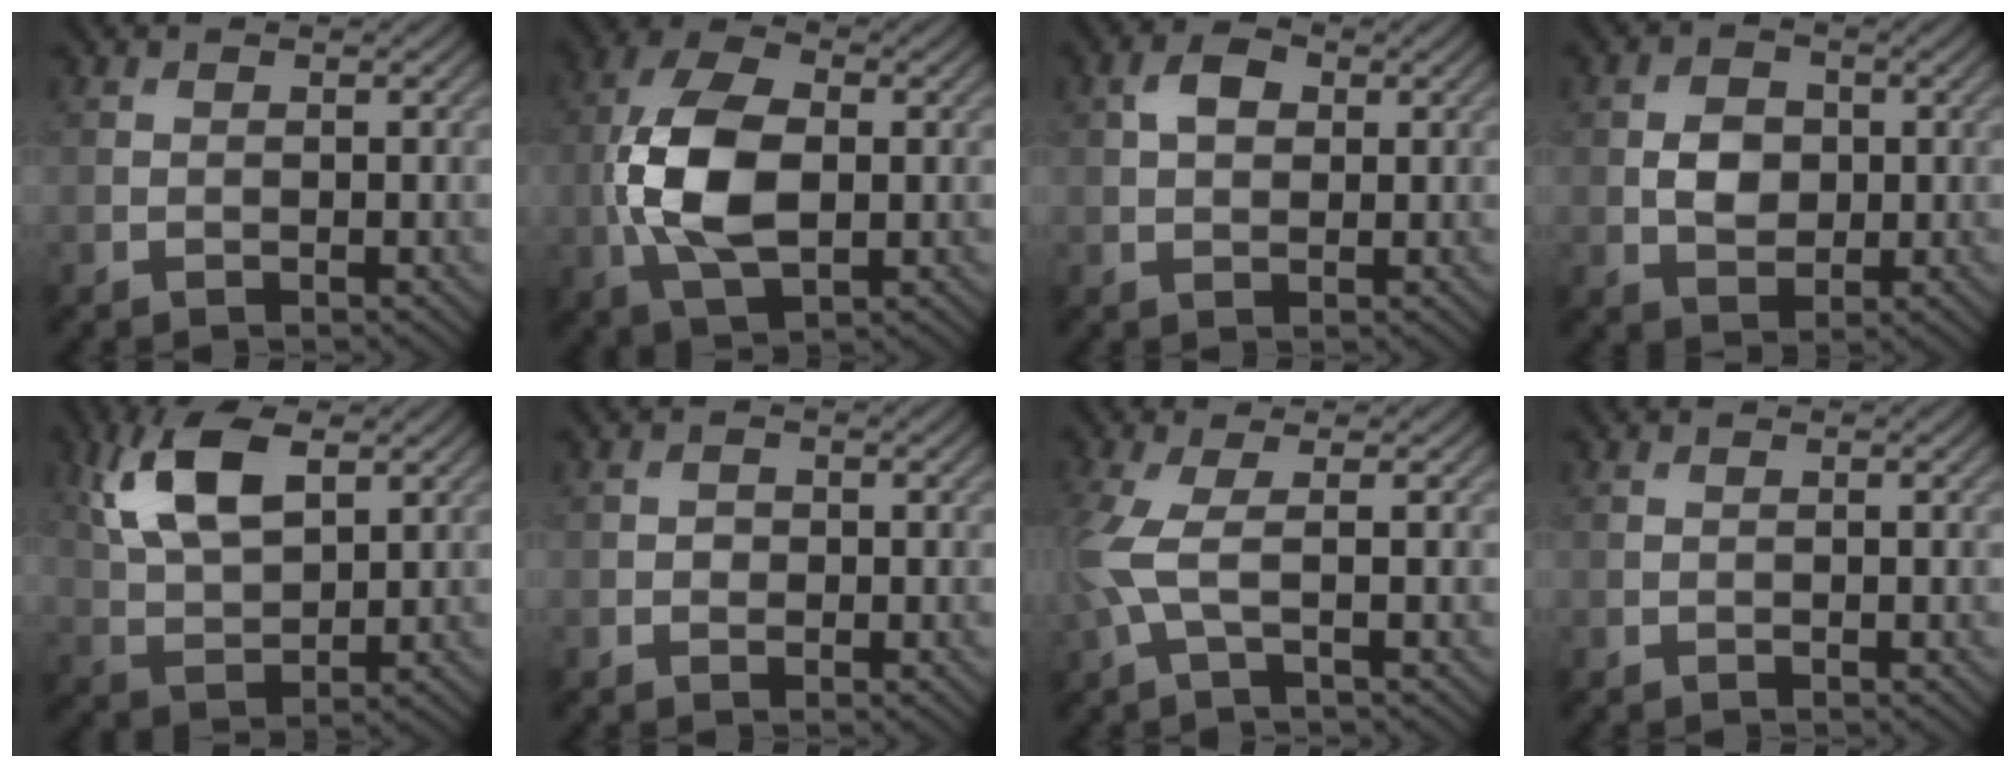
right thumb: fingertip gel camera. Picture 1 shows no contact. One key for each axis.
{"total": 11.2, "fx": -0.8, "fy": 6.2, "fz": 9.3, "tx": -0.215, "ty": 0.001, "tz": -0.017}
{"total": 3.2, "fx": 0.8, "fy": 2.2, "fz": 2.2, "tx": -0.046, "ty": 0.006, "tz": 0.011}
{"total": 4.1, "fx": 0.1, "fy": 3.2, "fz": 2.6, "tx": -0.053, "ty": -0.002, "tz": -0.005}
{"total": 10.1, "fx": 4.1, "fy": 4.9, "fz": 7.8, "tx": -0.178, "ty": 0.012, "tz": 0.083}
{"total": 1.0, "fx": -0.1, "fy": 0.9, "fz": 0.3, "tx": -0.005, "ty": -0.004, "tz": -0.004}
{"total": 5.0, "fx": 0.1, "fy": 1.3, "fz": 4.8, "tx": -0.127, "ty": 0.005, "tz": -0.002}
{"total": 0.0}